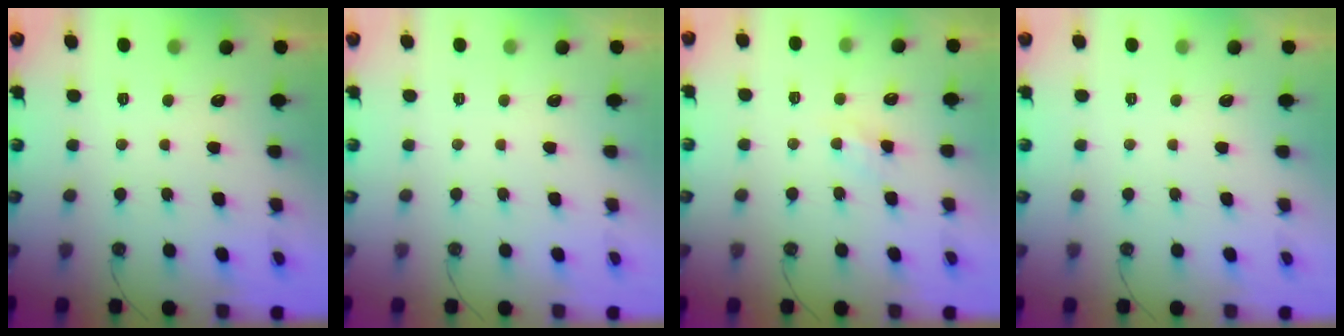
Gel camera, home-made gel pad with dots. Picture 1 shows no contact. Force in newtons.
{"total": 0.0}
{"total": 3.0, "press": 2.9, "slide": 0.5}
{"total": 0.0}